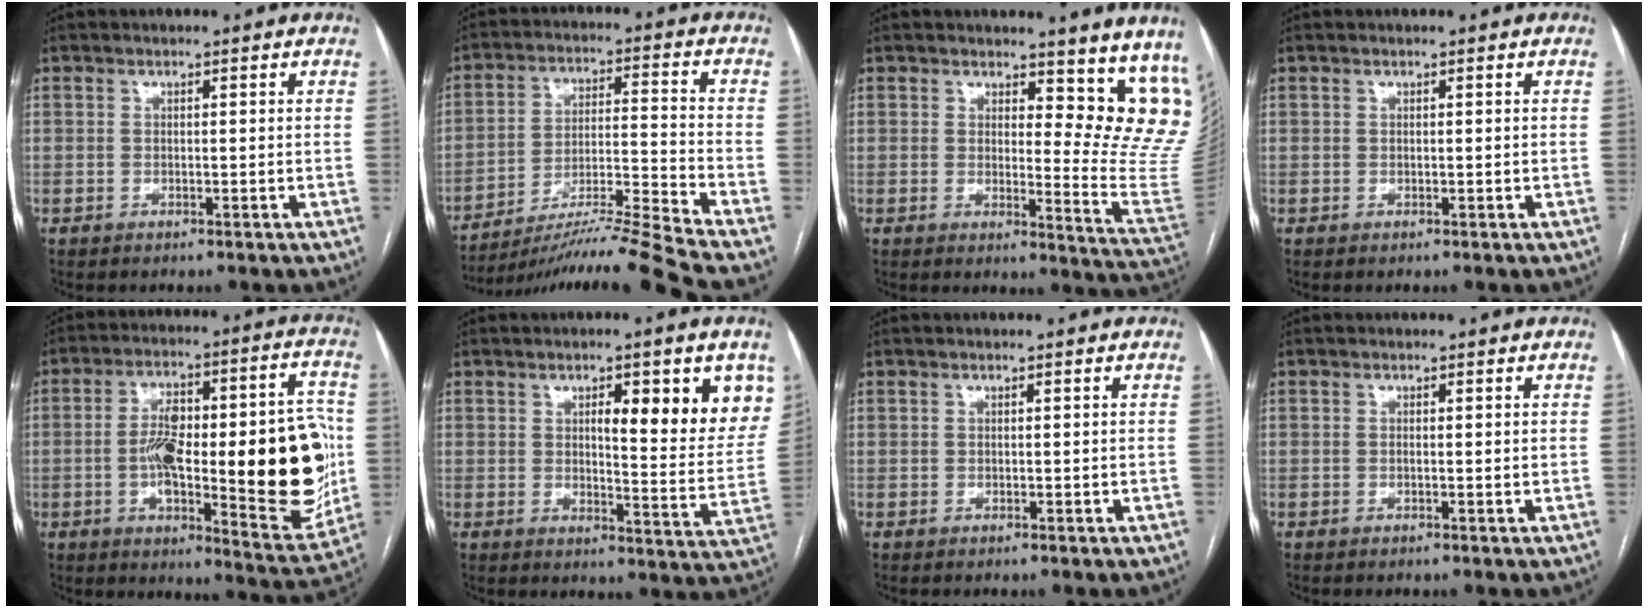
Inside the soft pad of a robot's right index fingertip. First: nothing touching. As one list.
[{"total": 17.1, "force": [-15.5, -4.1, 6.0], "torque": [-0.099, -0.005, -0.255]}, {"total": 12.5, "force": [10.5, 3.6, 5.8], "torque": [-0.040, -0.059, 0.095]}, {"total": 0.0}, {"total": 26.5, "force": [-1.8, 7.5, 25.3], "torque": [-0.307, 0.021, -0.012]}, {"total": 13.7, "force": [5.5, 2.7, 12.3], "torque": [-0.145, -0.011, 0.071]}, {"total": 0.0}, {"total": 0.8, "force": [0.0, 0.2, 0.8], "torque": [-0.013, -0.001, 0.001]}]